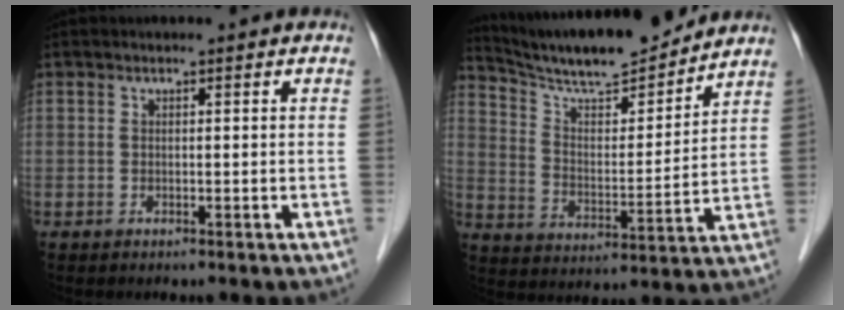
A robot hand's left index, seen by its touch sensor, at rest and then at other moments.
{"total": 15.3, "force": [14.3, 1.2, 5.3], "torque": [-0.098, -0.003, 0.241]}